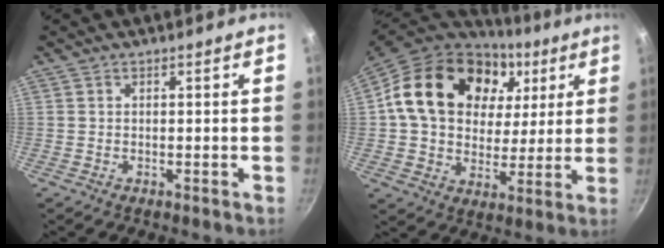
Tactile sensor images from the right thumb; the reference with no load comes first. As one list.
[{"total": 24.9, "force": [7.8, 18.2, 15.1], "torque": [-0.250, 0.006, 0.131]}]